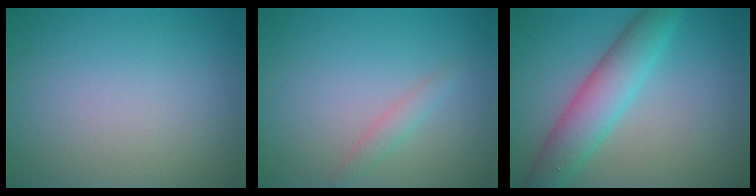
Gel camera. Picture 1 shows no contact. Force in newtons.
{"total": 1.3, "press": 1.3, "slide": 0.0}
{"total": 5.4, "press": 5.4, "slide": 0.2}